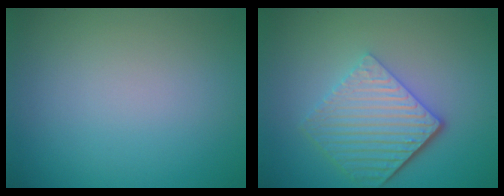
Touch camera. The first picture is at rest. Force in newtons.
{"total": 5.7, "press": 4.3, "slide": 3.7}